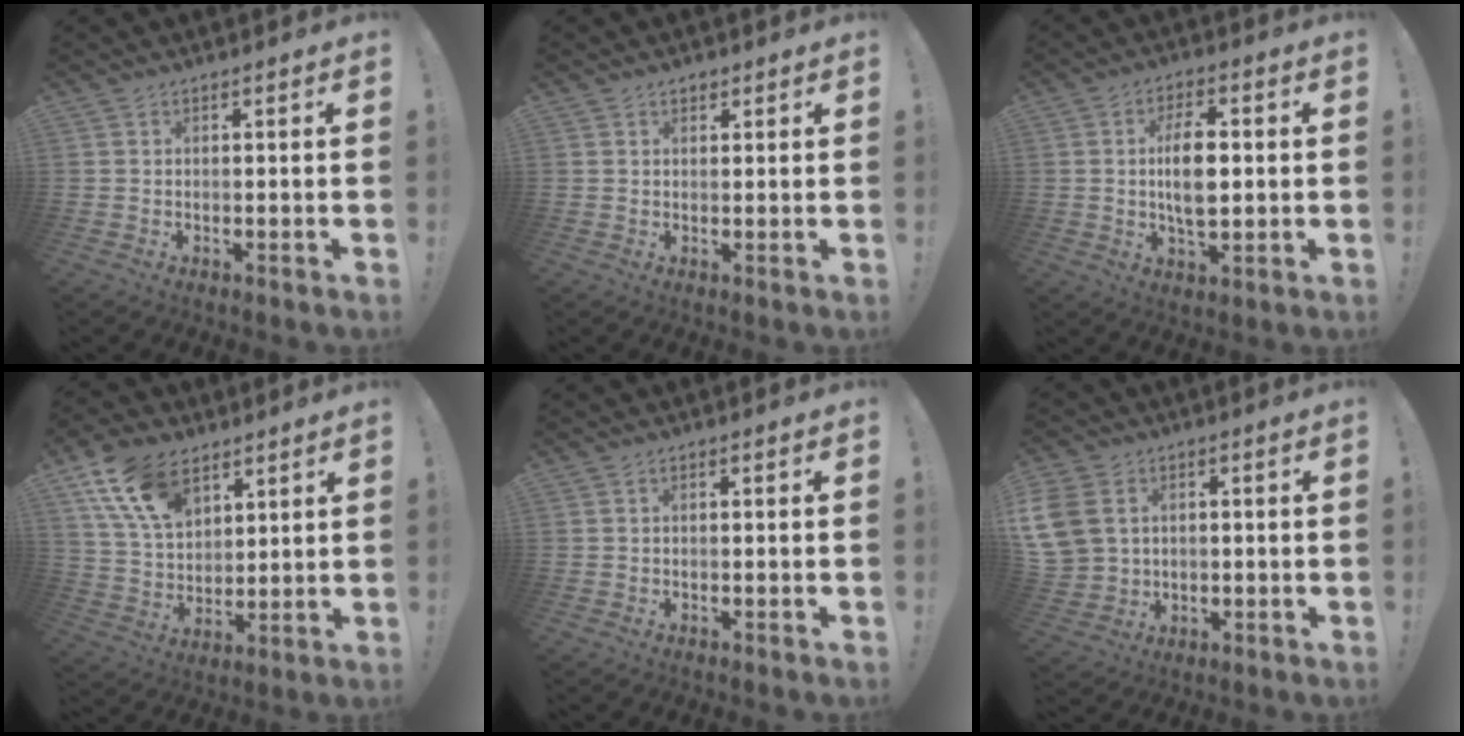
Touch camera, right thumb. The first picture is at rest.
{"total": 1.3, "force": [0.8, 0.9, 0.4], "torque": [0.006, -0.005, 0.012]}
{"total": 10.6, "force": [0.6, 5.6, 9.0], "torque": [-0.158, 0.002, 0.006]}
{"total": 16.1, "force": [9.0, 10.1, 8.8], "torque": [-0.154, -0.031, 0.171]}
{"total": 0.7, "force": [-0.3, 0.3, 0.6], "torque": [-0.015, 0.003, -0.005]}
{"total": 11.6, "force": [1.8, 9.8, 6.0], "torque": [-0.129, 0.003, 0.042]}